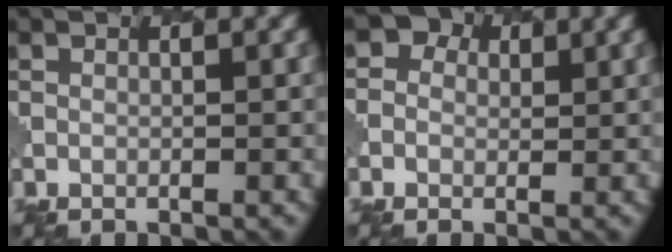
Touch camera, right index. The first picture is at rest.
{"total": 3.5, "force": [1.0, 3.2, 1.0], "torque": [0.005, 0.012, -0.010]}